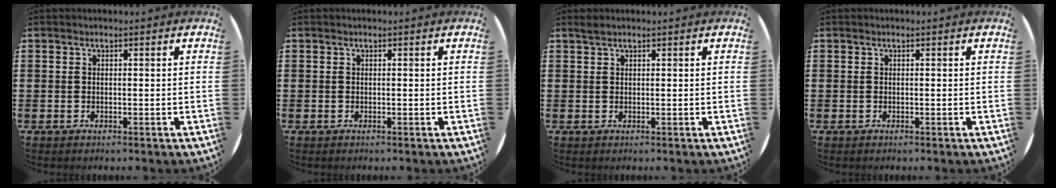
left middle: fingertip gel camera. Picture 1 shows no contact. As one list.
[{"total": 0.0}, {"total": 0.6, "force": [0.5, 0.0, 0.1], "torque": [-0.004, -0.001, 0.011]}, {"total": 0.0}]